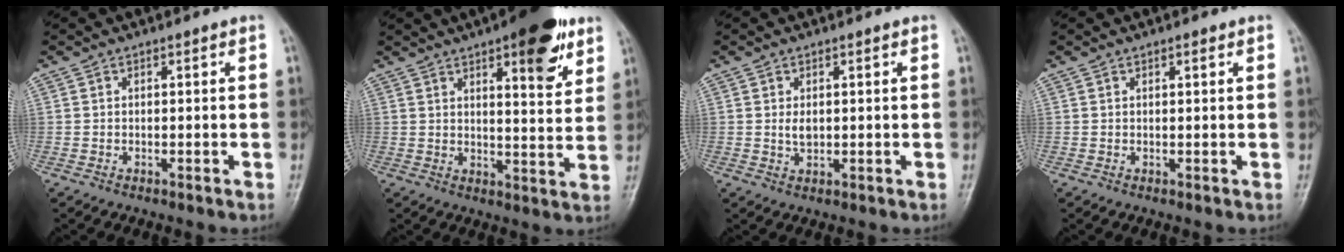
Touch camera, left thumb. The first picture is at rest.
{"total": 13.4, "force": [7.6, 4.3, 10.1], "torque": [-0.107, -0.035, 0.100]}
{"total": 2.2, "force": [0.6, 1.2, 1.8], "torque": [-0.027, -0.006, 0.014]}
{"total": 1.0, "force": [0.6, 0.2, 0.7], "torque": [-0.011, -0.002, 0.010]}